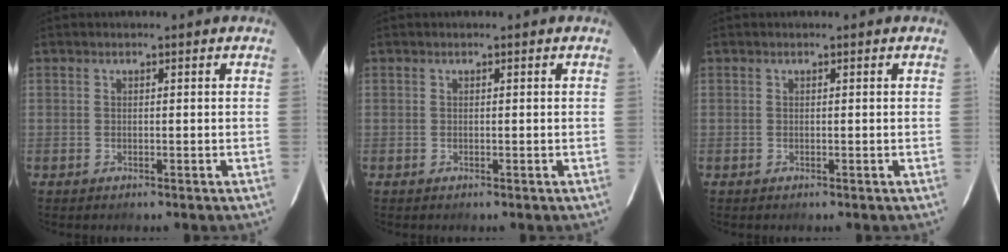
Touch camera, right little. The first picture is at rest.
{"total": 0.0}
{"total": 0.0}